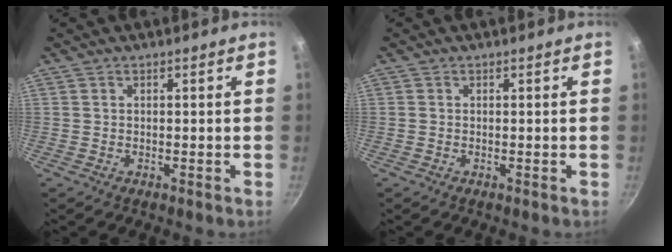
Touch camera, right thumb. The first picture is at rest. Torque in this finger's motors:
{"motor_torque": [0.44, -0.16, -0.26, 0.24, -0.02]}